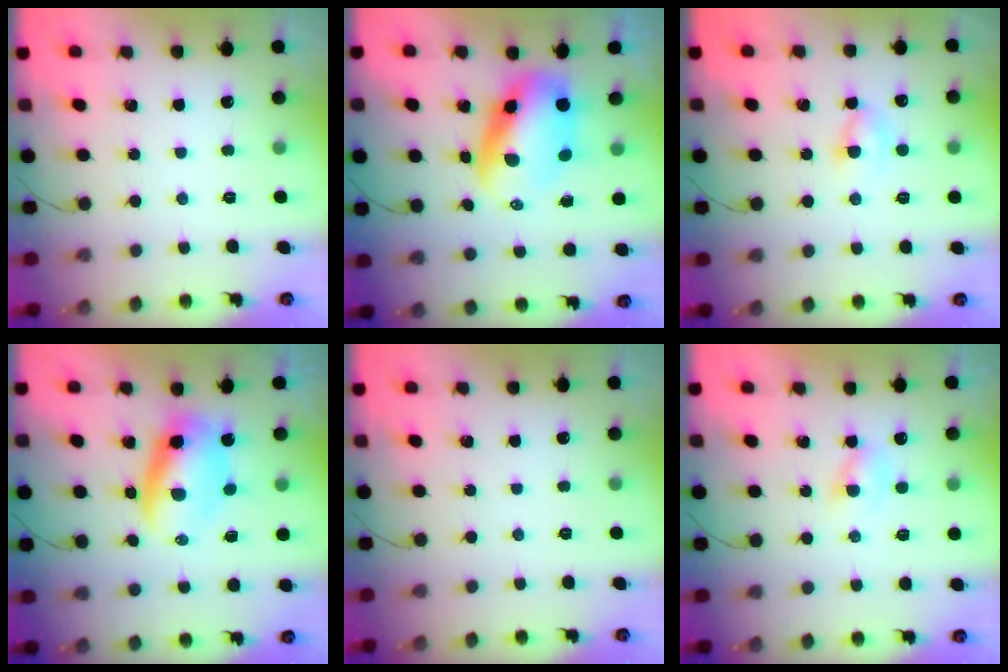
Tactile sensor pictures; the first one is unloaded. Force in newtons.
{"total": 9.2, "press": 8.9, "slide": 2.4}
{"total": 3.3, "press": 3.0, "slide": 1.2}
{"total": 7.1, "press": 6.8, "slide": 2.0}
{"total": 0.0}
{"total": 2.0, "press": 1.8, "slide": 0.9}